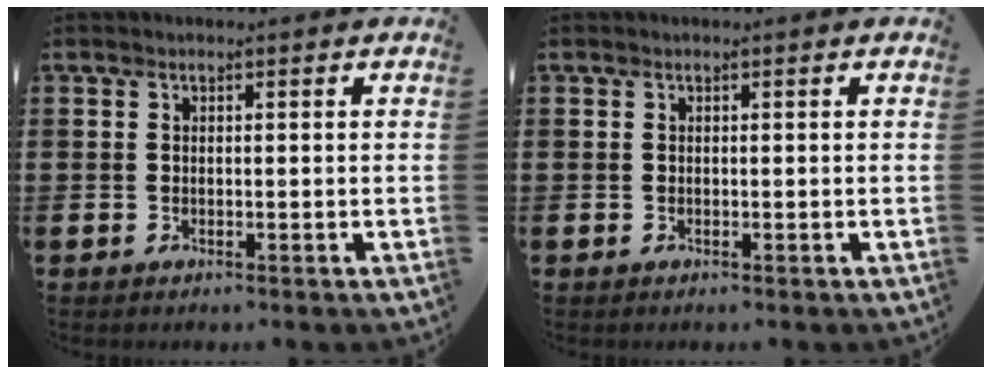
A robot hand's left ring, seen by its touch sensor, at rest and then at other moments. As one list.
[{"total": 0.0}]